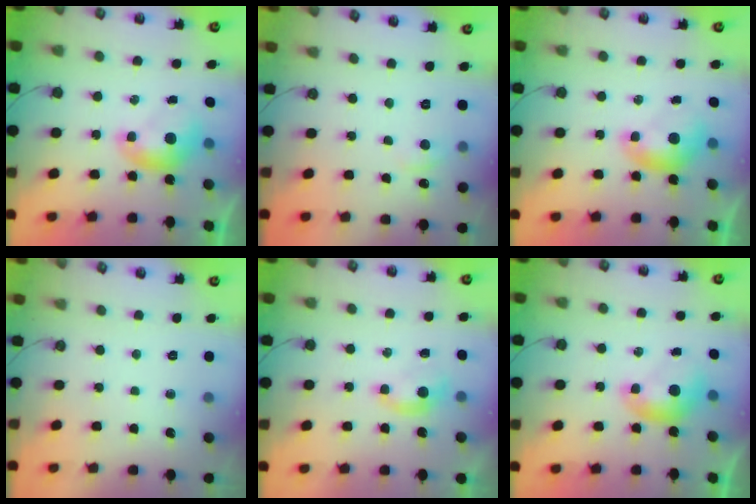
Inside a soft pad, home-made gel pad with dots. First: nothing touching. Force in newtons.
{"total": 2.1, "press": 2.1, "slide": 0.4}
{"total": 0.0}
{"total": 0.0}
{"total": 1.0, "press": 0.9, "slide": 0.5}
{"total": 0.0}